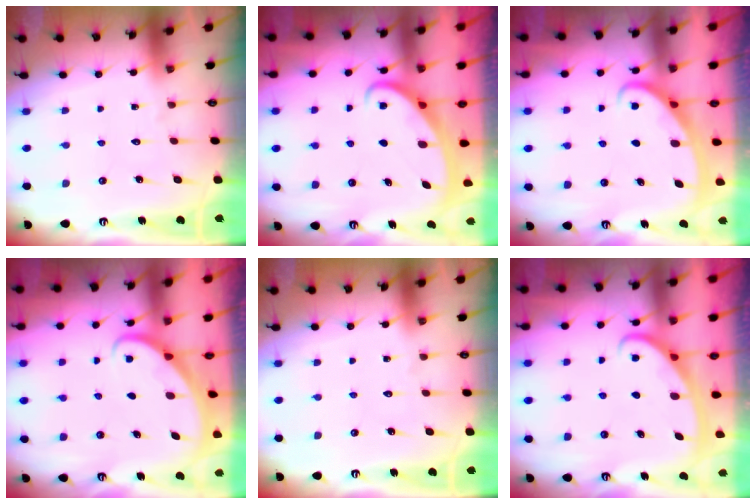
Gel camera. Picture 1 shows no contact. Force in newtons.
{"total": 2.4, "press": 2.4, "slide": 0.4}
{"total": 2.6, "press": 2.5, "slide": 0.4}
{"total": 2.3, "press": 2.3, "slide": 0.1}
{"total": 0.0}
{"total": 3.0, "press": 2.9, "slide": 0.4}